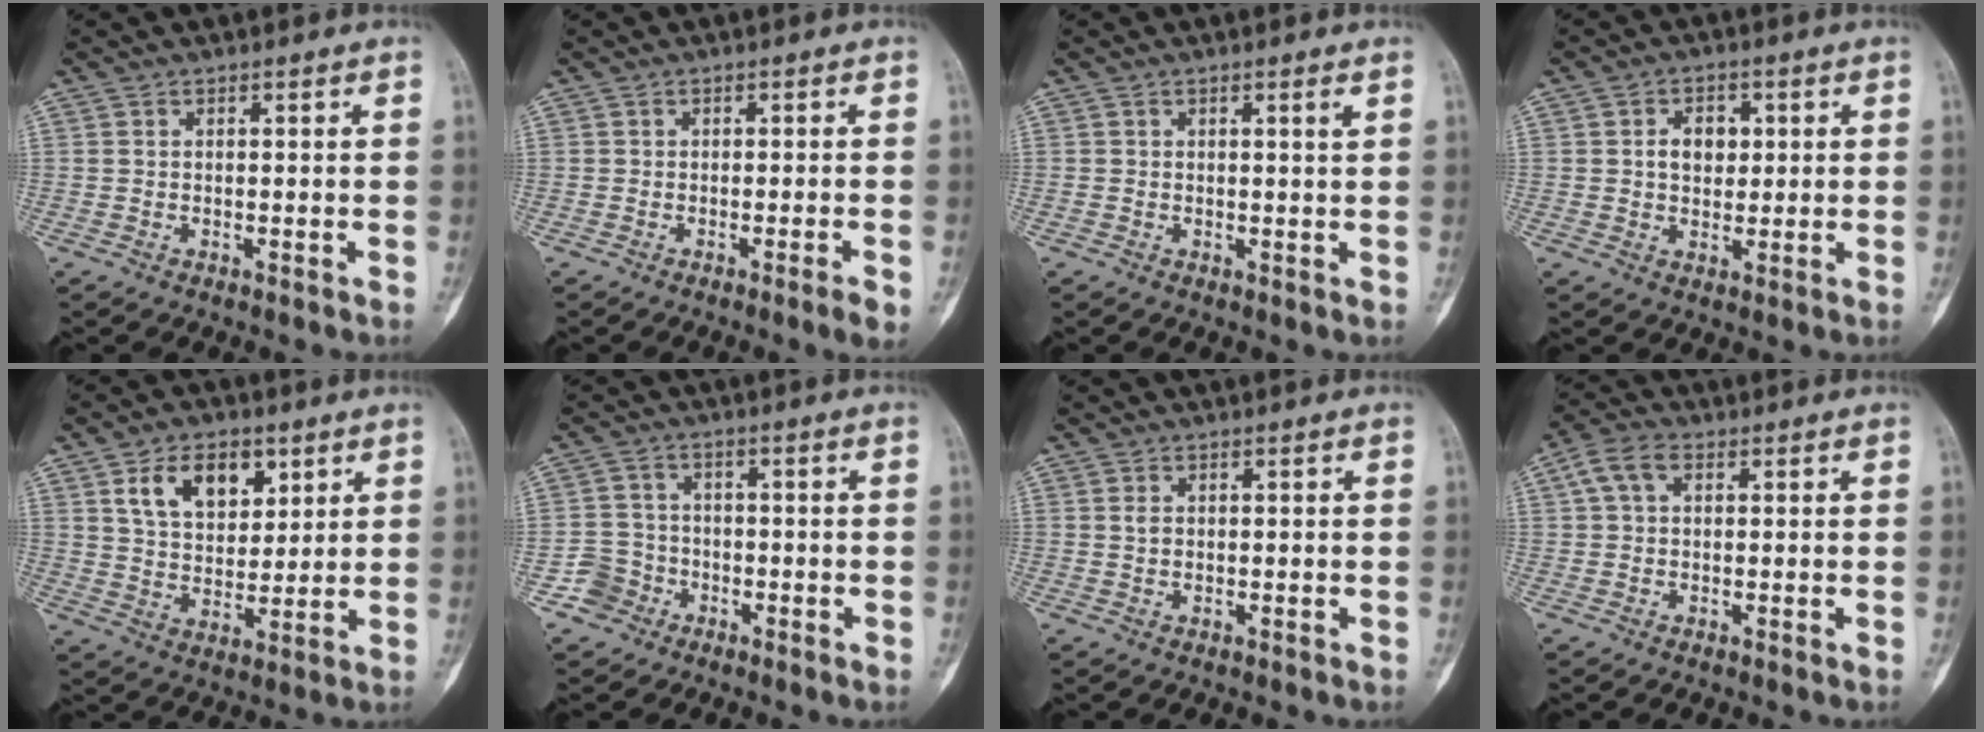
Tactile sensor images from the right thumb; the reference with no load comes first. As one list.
[{"total": 2.8, "force": [-1.4, -0.1, 2.4], "torque": [-0.035, -0.004, -0.022]}, {"total": 1.1, "force": [0.5, 0.0, 1.0], "torque": [-0.012, -0.003, 0.005]}, {"total": 5.1, "force": [0.9, 3.8, 3.4], "torque": [-0.027, 0.000, 0.011]}, {"total": 11.2, "force": [5.2, 7.0, 7.0], "torque": [-0.084, -0.023, 0.093]}, {"total": 4.7, "force": [-2.5, 4.0, 0.0], "torque": [0.033, 0.021, -0.051]}, {"total": 1.3, "force": [0.0, 0.8, 1.0], "torque": [-0.017, 0.000, 0.000]}, {"total": 5.0, "force": [1.4, 3.3, 3.5], "torque": [-0.071, 0.019, 0.025]}]